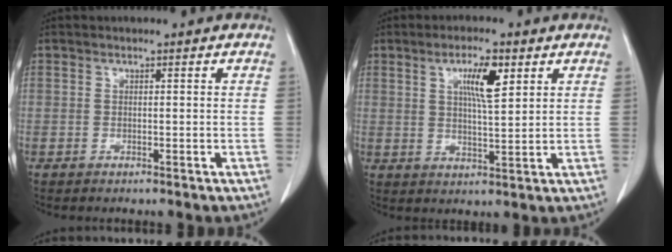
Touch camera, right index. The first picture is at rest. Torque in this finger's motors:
{"motor_torque": [0.55, 0.52, 0.17, 0.07]}